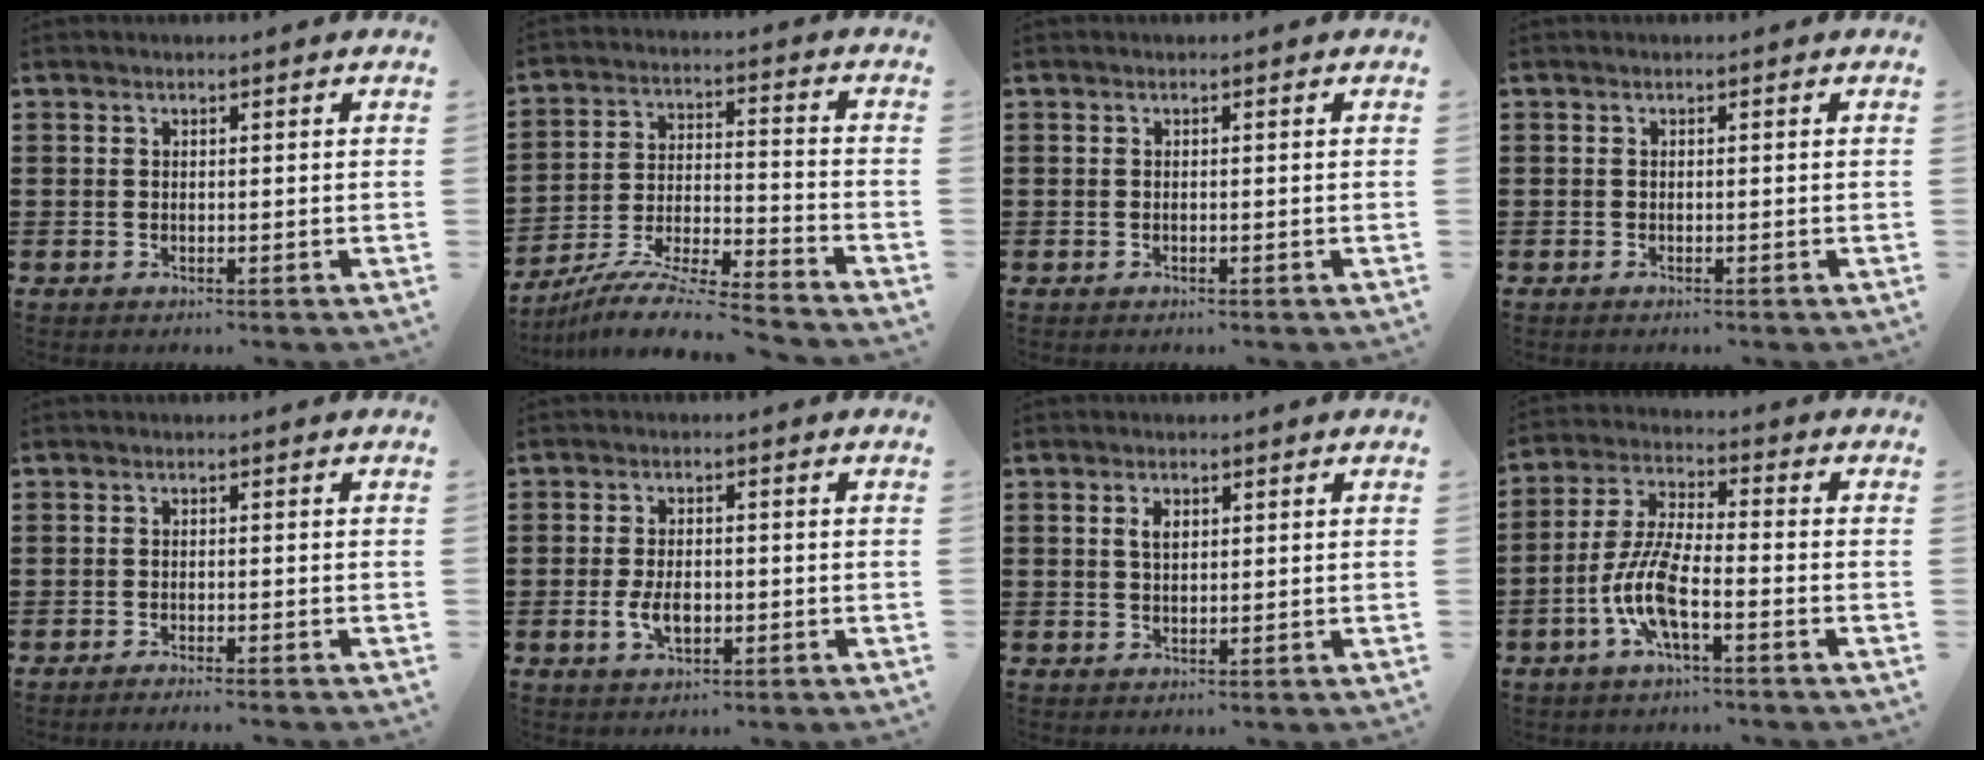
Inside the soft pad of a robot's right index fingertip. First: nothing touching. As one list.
[{"total": 8.7, "force": [-8.2, -0.3, 3.0], "torque": [-0.058, -0.004, -0.167]}, {"total": 0.0}, {"total": 0.0}, {"total": 1.4, "force": [-1.3, -0.3, 0.2], "torque": [-0.004, 0.000, -0.026]}, {"total": 3.9, "force": [-0.9, 2.0, 3.3], "torque": [-0.065, 0.000, -0.014]}, {"total": 1.9, "force": [0.8, 0.8, 1.5], "torque": [-0.032, 0.006, 0.013]}, {"total": 8.5, "force": [-3.6, 2.1, 7.4], "torque": [-0.177, -0.013, -0.074]}]